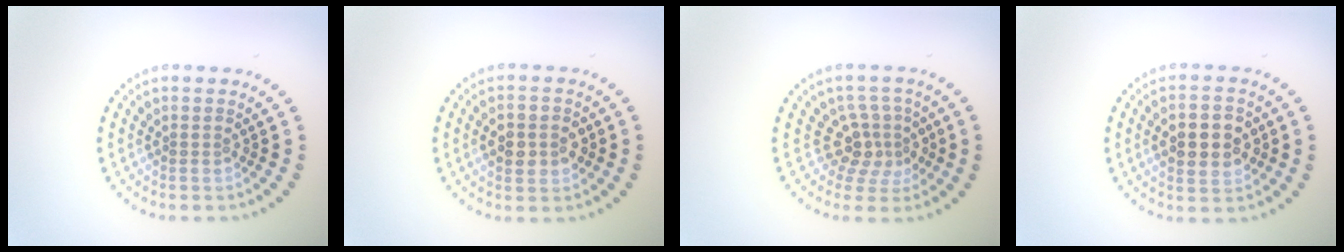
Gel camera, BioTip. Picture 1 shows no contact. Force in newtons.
{"total": 2.9, "press": 2.9, "slide": 0.1}
{"total": 3.1, "press": 2.3, "slide": 2.1}
{"total": 5.2, "press": 5.2, "slide": 0.2}